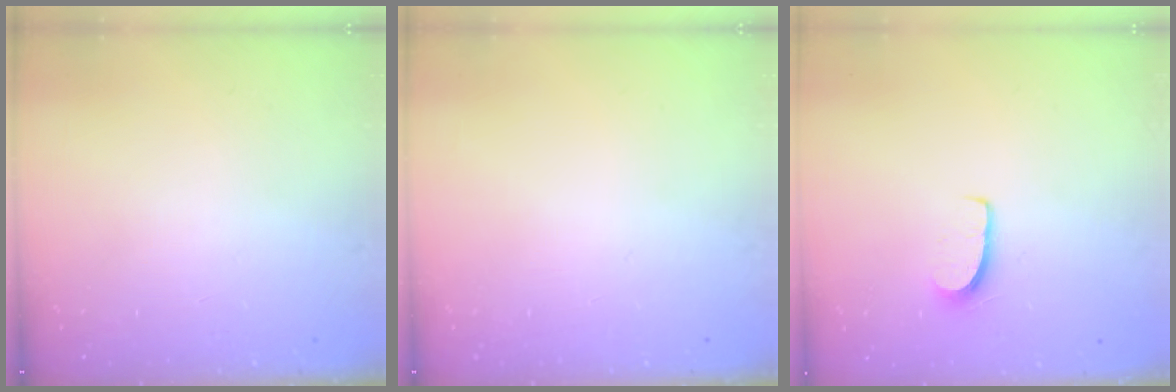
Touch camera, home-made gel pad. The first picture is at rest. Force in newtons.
{"total": 0.0}
{"total": 5.8, "press": 5.8, "slide": 0.5}